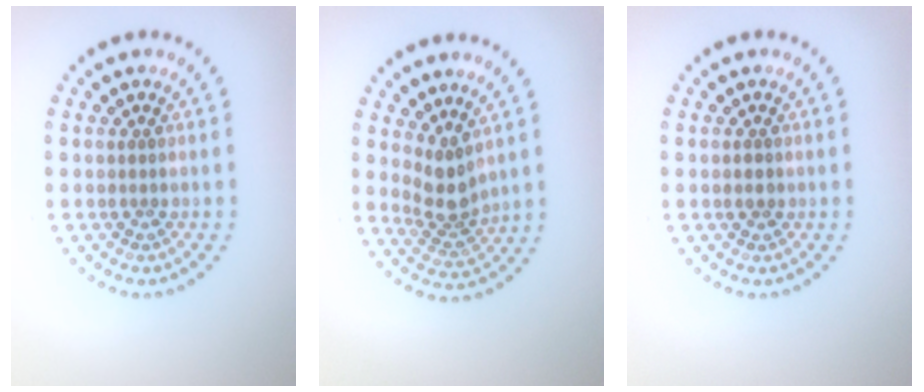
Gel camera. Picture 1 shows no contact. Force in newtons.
{"total": 2.9, "press": 2.2, "slide": 2.0}
{"total": 1.1, "press": 1.1, "slide": 0.2}